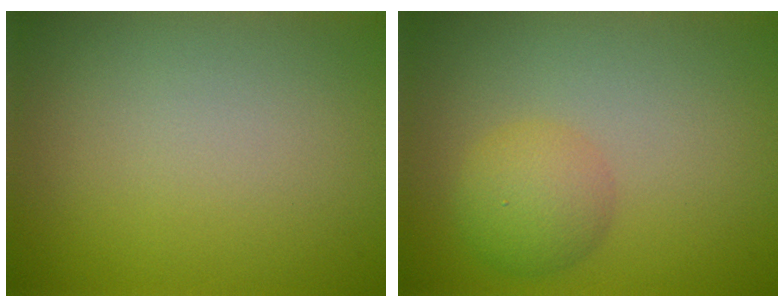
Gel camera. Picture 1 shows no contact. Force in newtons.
{"total": 3.0, "press": 2.9, "slide": 0.2}